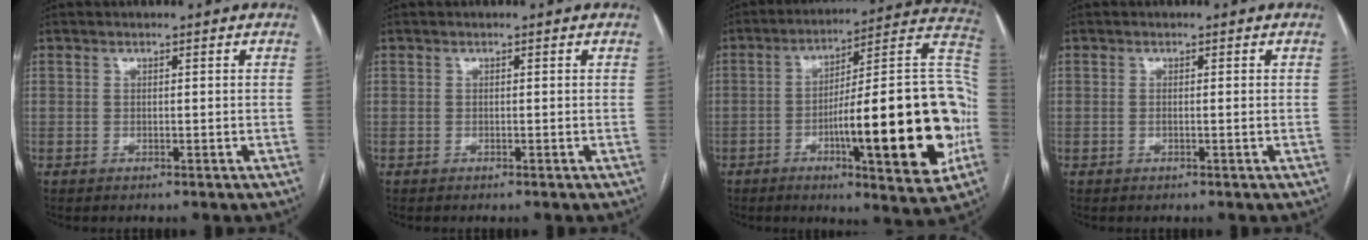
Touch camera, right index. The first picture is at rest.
{"total": 0.0}
{"total": 26.4, "force": [-6.1, 3.5, 25.5], "torque": [-0.305, 0.012, -0.085]}
{"total": 0.6, "force": [0.0, -0.1, 0.6], "torque": [-0.014, -0.001, 0.001]}